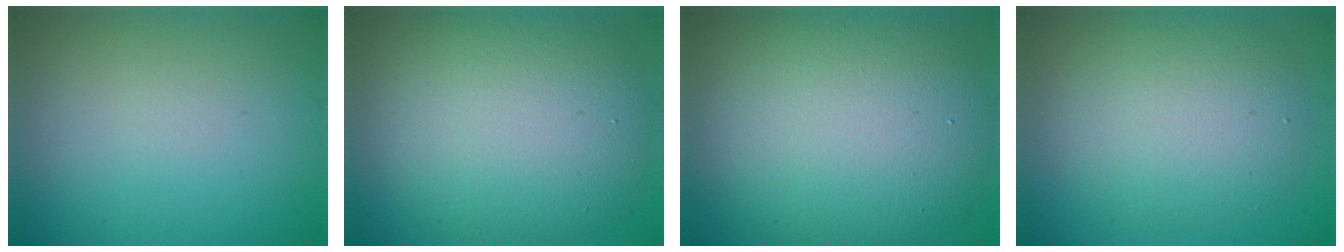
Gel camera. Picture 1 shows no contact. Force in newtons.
{"total": 10.3, "press": 10.2, "slide": 0.6}
{"total": 12.9, "press": 12.9, "slide": 1.0}
{"total": 5.8, "press": 5.8, "slide": 0.2}